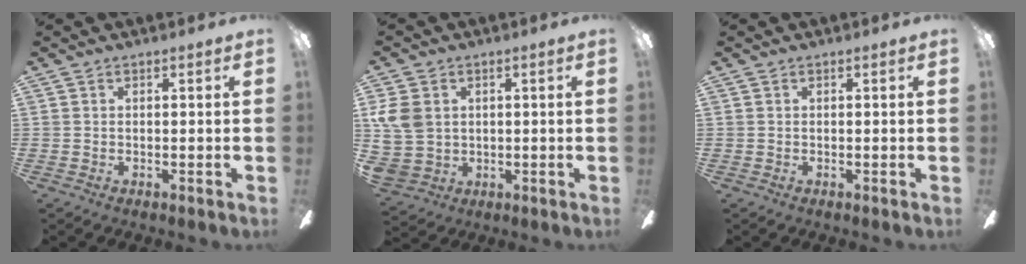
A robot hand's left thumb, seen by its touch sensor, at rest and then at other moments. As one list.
[{"total": 9.6, "force": [2.1, 7.9, 4.9], "torque": [-0.128, 0.009, 0.044]}, {"total": 0.0}]